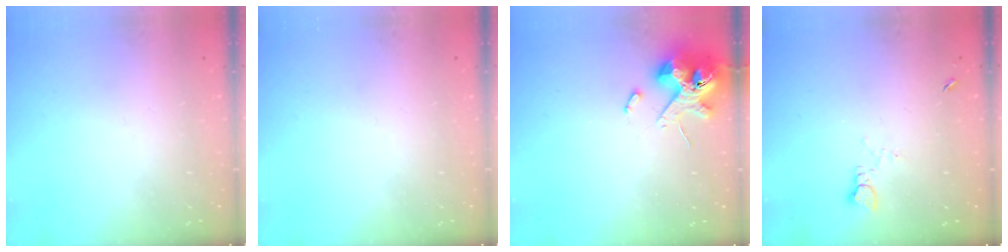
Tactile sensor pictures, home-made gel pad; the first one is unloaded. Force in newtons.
{"total": 0.0}
{"total": 10.9, "press": 10.7, "slide": 1.7}
{"total": 1.7, "press": 1.7, "slide": 0.2}